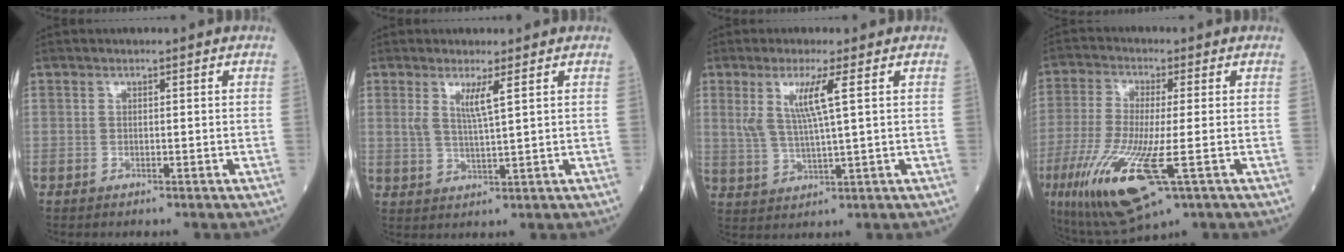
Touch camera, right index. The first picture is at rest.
{"total": 3.5, "force": [1.6, -0.4, 3.1], "torque": [-0.063, -0.008, 0.034]}
{"total": 5.9, "force": [2.2, -0.3, 5.5], "torque": [-0.115, 0.000, 0.049]}
{"total": 14.7, "force": [-5.3, 2.5, 13.5], "torque": [-0.284, -0.045, -0.087]}